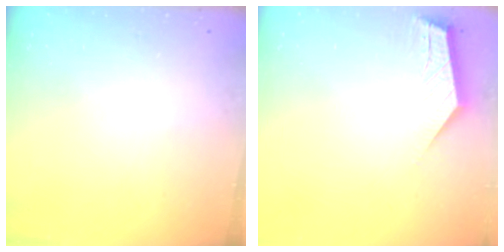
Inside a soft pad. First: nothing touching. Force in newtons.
{"total": 2.8, "press": 2.8, "slide": 0.4}